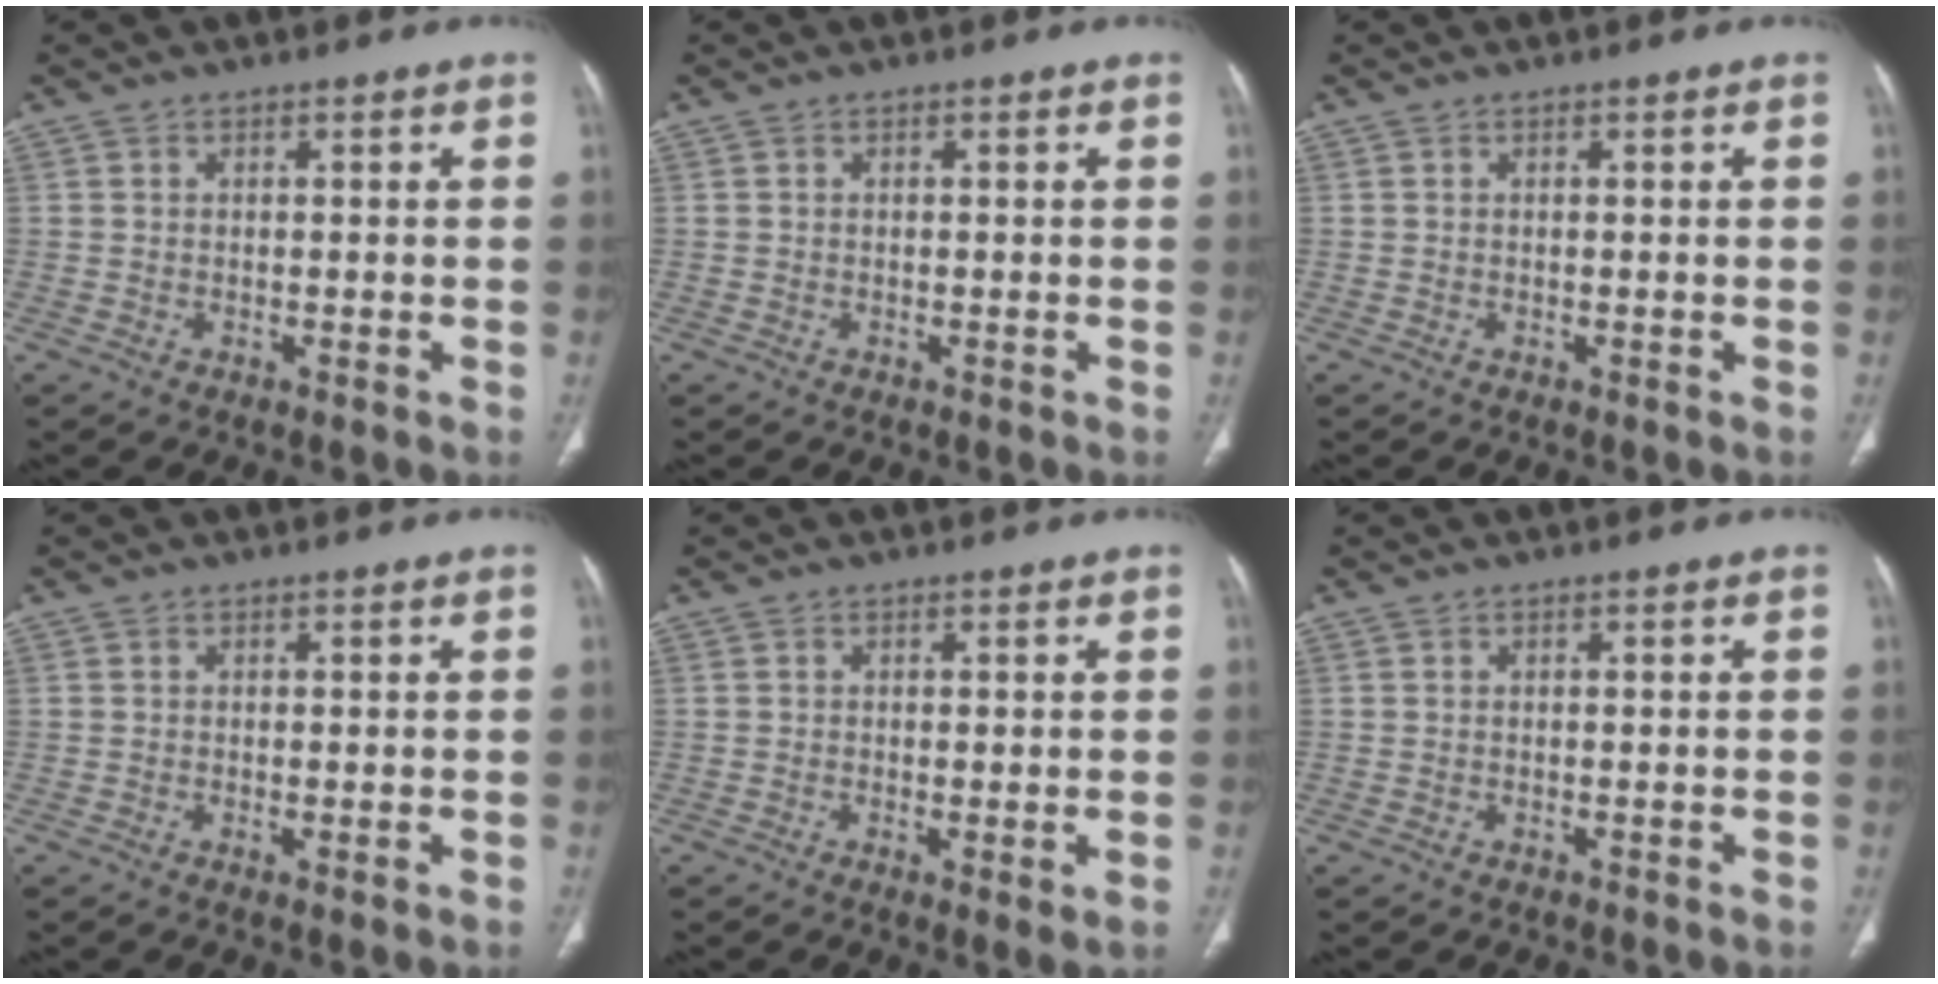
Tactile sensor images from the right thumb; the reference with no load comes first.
{"total": 0.0}
{"total": 0.0}
{"total": 1.0, "force": [-0.1, 0.2, 0.9], "torque": [-0.021, -0.006, -0.001]}
{"total": 2.5, "force": [-0.2, 0.6, 2.5], "torque": [-0.048, -0.013, -0.007]}
{"total": 0.0}